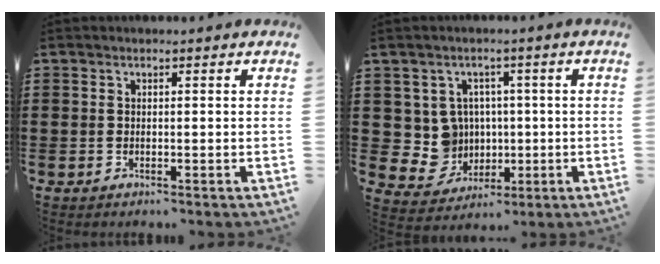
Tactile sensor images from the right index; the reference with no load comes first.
{"total": 6.7, "force": [0.5, 6.4, 1.7], "torque": [-0.059, 0.004, 0.016]}